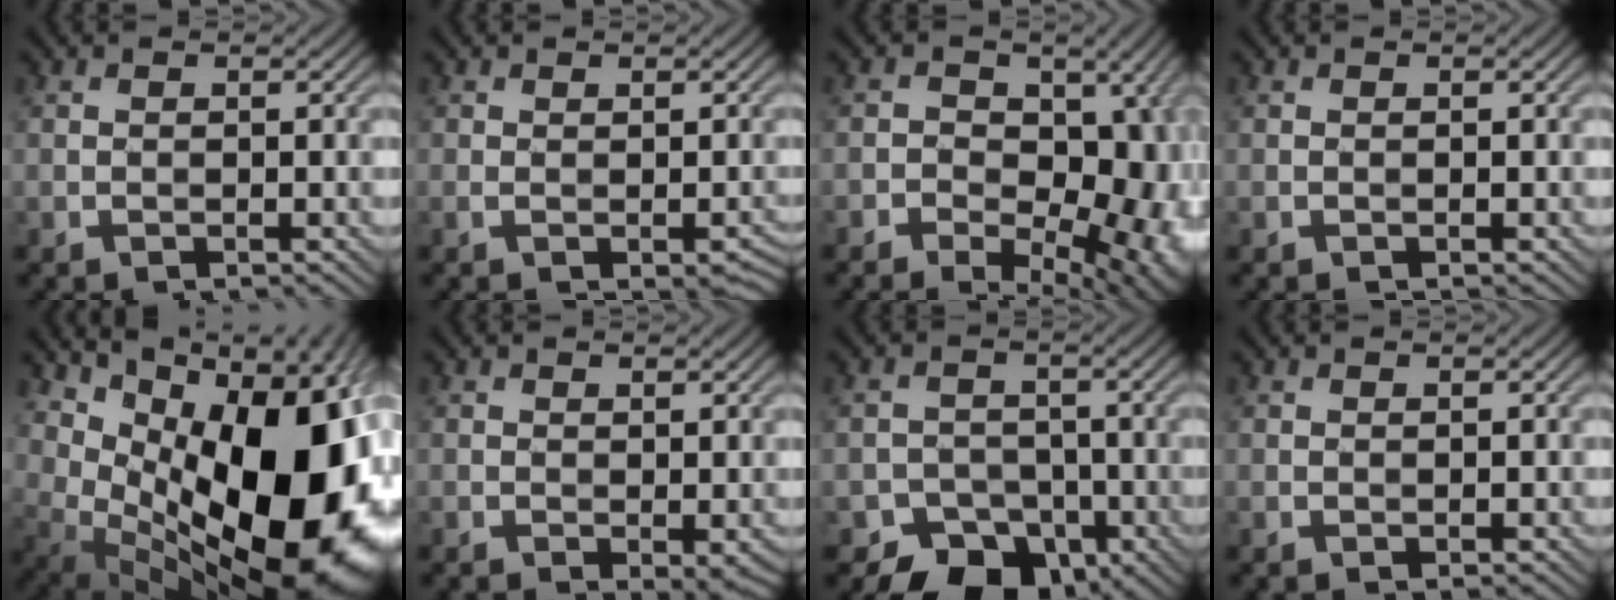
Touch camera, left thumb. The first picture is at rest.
{"total": 1.3, "force": [-0.3, 0.5, 1.1], "torque": [-0.020, -0.002, -0.001]}
{"total": 17.9, "force": [-5.8, 11.7, 12.1], "torque": [-0.123, -0.003, -0.063]}
{"total": 0.0}
{"total": 19.4, "force": [1.5, 12.2, 15.0], "torque": [-0.208, -0.039, 0.073]}
{"total": 0.9, "force": [0.1, 0.3, 0.8], "torque": [-0.016, -0.004, 0.003]}
{"total": 6.5, "force": [-4.2, 4.5, 2.2], "torque": [-0.023, -0.005, -0.076]}
{"total": 0.0}